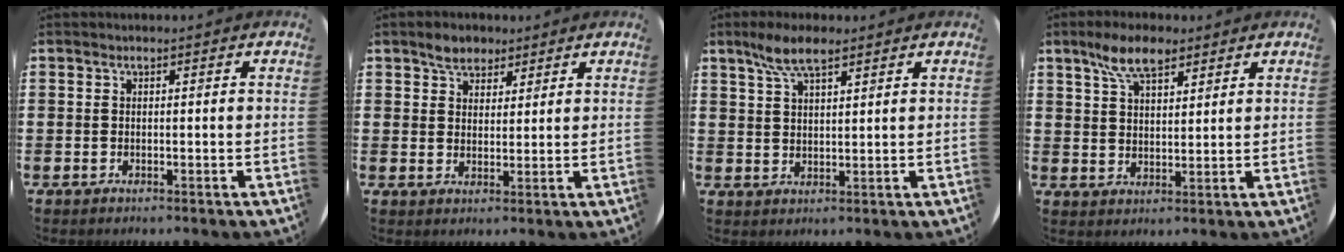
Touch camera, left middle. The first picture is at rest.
{"total": 3.3, "force": [2.8, 1.8, 0.4], "torque": [-0.007, 0.004, 0.054]}
{"total": 5.7, "force": [4.1, 1.7, 3.6], "torque": [-0.079, 0.003, 0.073]}
{"total": 6.9, "force": [4.9, 2.8, 4.0], "torque": [-0.083, -0.003, 0.088]}